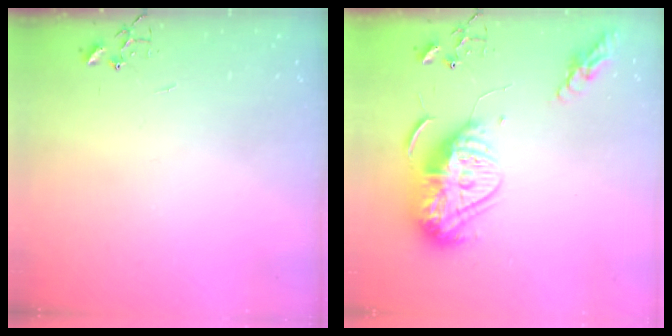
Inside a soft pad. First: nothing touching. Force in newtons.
{"total": 16.9, "press": 16.8, "slide": 1.4}